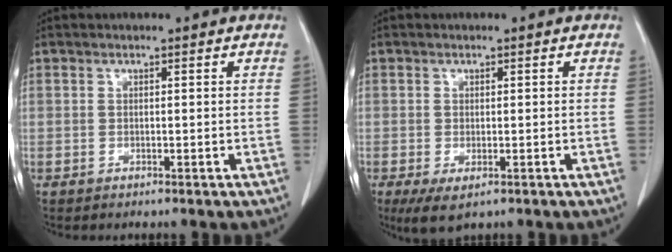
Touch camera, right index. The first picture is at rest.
{"total": 4.0, "force": [-2.0, 1.6, 3.1], "torque": [-0.054, -0.012, -0.026]}